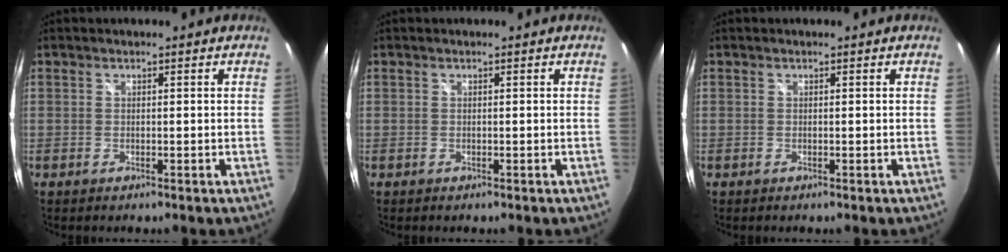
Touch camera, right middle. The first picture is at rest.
{"total": 0.0}
{"total": 0.0}